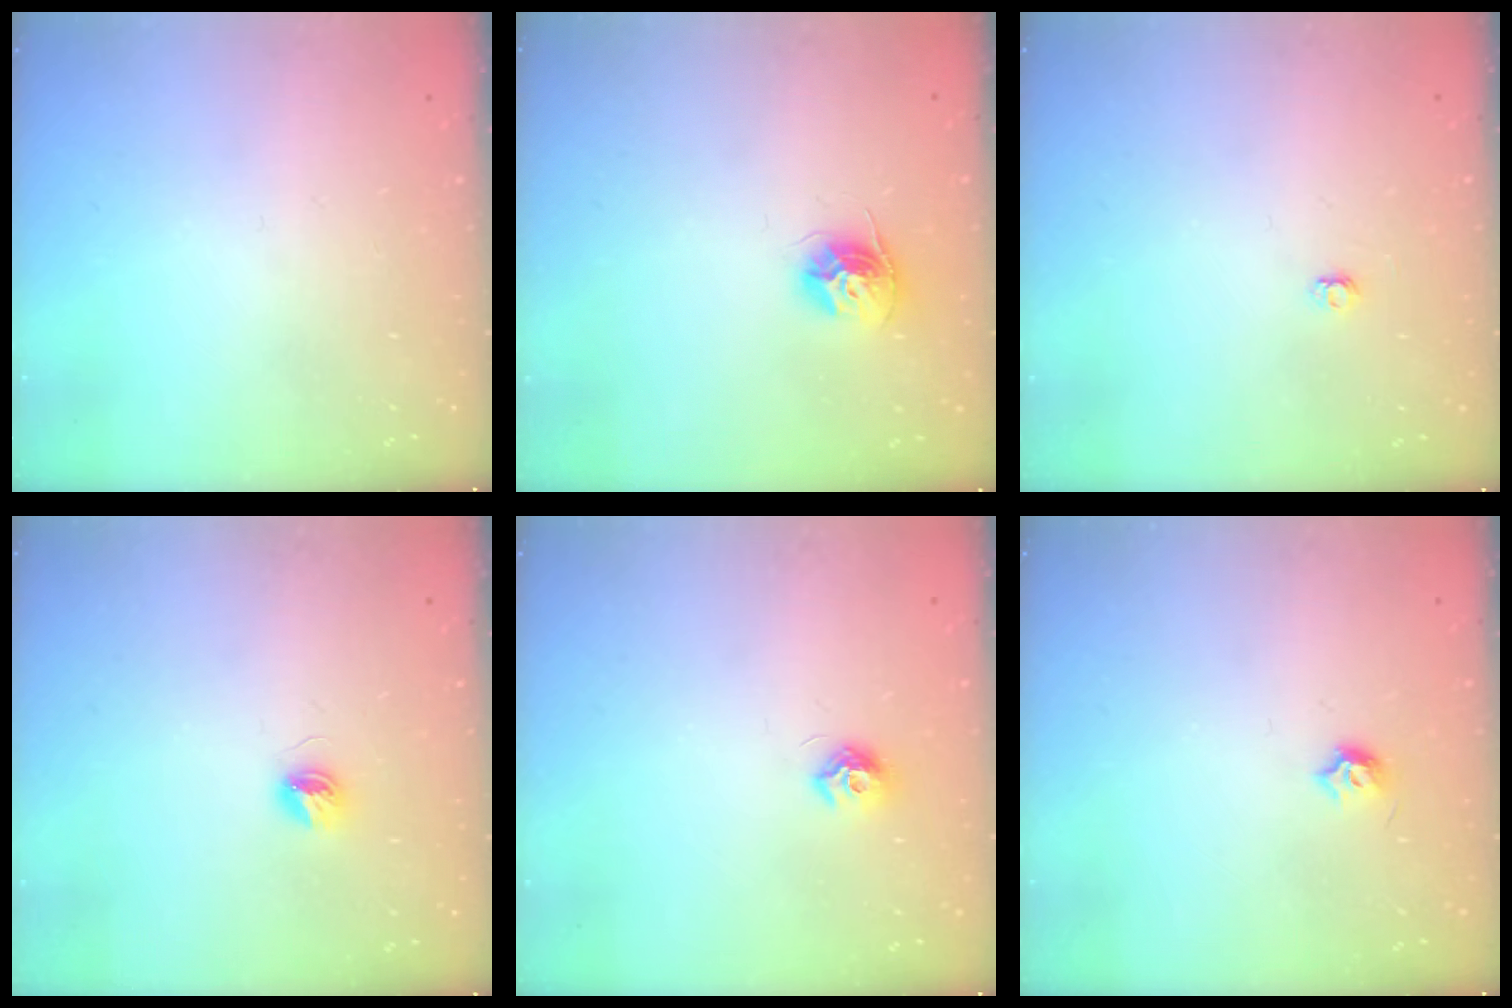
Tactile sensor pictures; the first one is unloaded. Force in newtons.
{"total": 10.6, "press": 10.5, "slide": 0.8}
{"total": 2.9, "press": 2.9, "slide": 0.3}
{"total": 4.3, "press": 4.3, "slide": 0.4}
{"total": 7.3, "press": 7.2, "slide": 0.7}
{"total": 4.7, "press": 4.6, "slide": 0.8}